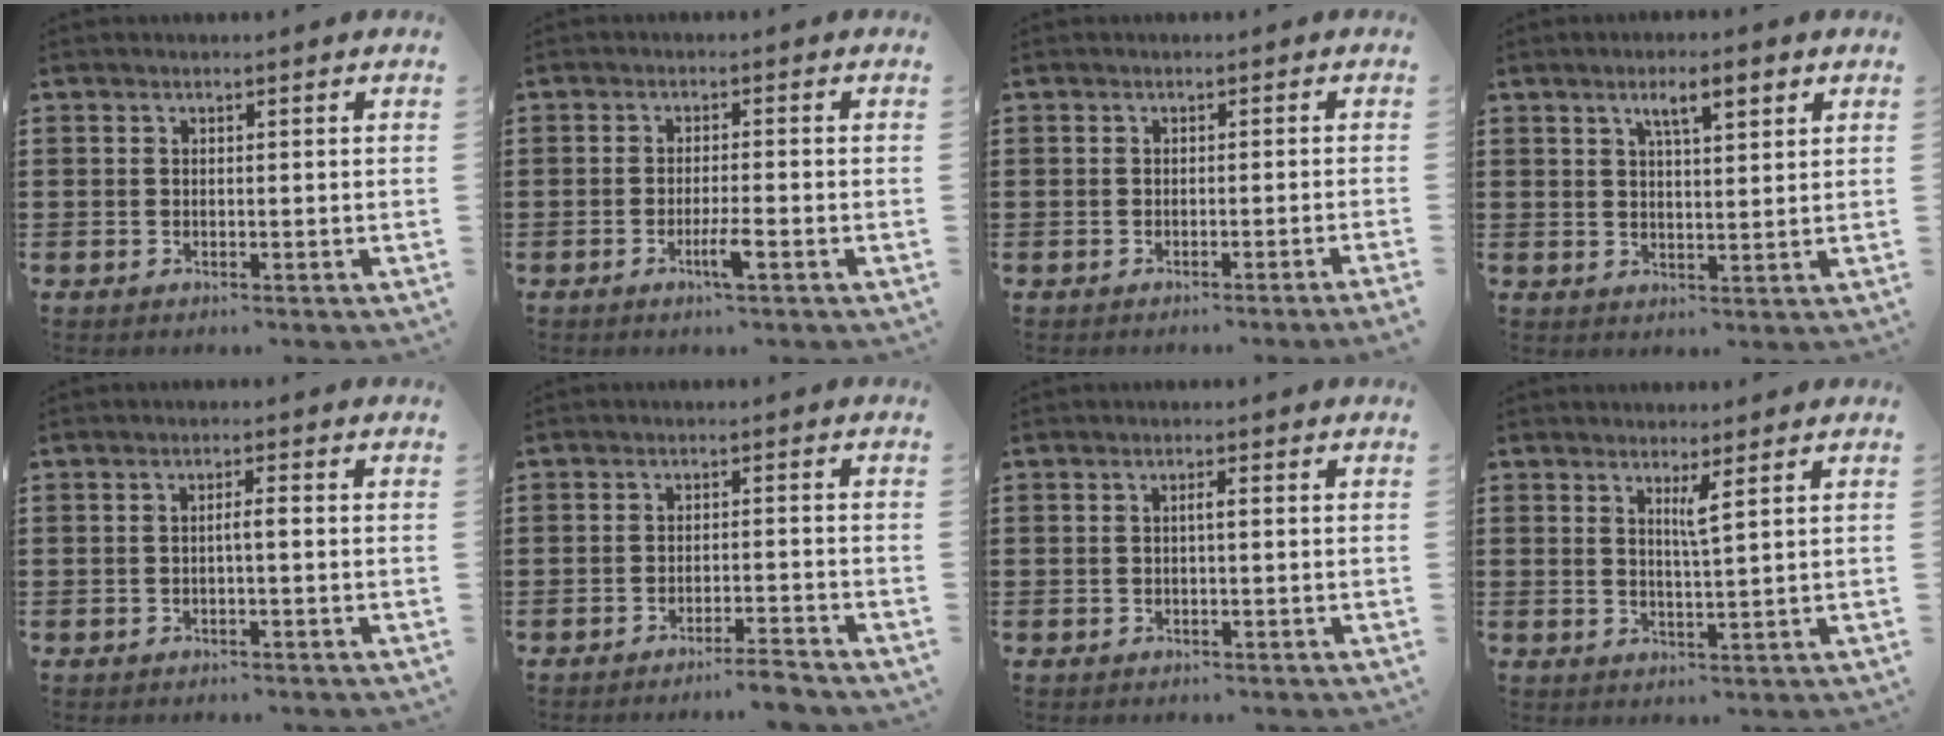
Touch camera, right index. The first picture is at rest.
{"total": 3.4, "force": [-1.7, 0.1, 3.0], "torque": [-0.057, -0.008, -0.032]}
{"total": 1.1, "force": [-0.9, -0.4, 0.6], "torque": [-0.011, -0.002, -0.018]}
{"total": 4.5, "force": [2.5, 0.9, 3.7], "torque": [-0.070, 0.004, 0.039]}
{"total": 1.6, "force": [-0.3, 0.0, 1.5], "torque": [-0.028, 0.001, -0.008]}
{"total": 3.4, "force": [-3.2, -0.3, 1.0], "torque": [-0.019, -0.003, -0.065]}
{"total": 1.2, "force": [-0.1, 0.1, 1.2], "torque": [-0.023, 0.000, -0.003]}
{"total": 2.6, "force": [1.5, -0.4, 2.0], "torque": [-0.042, -0.006, 0.025]}